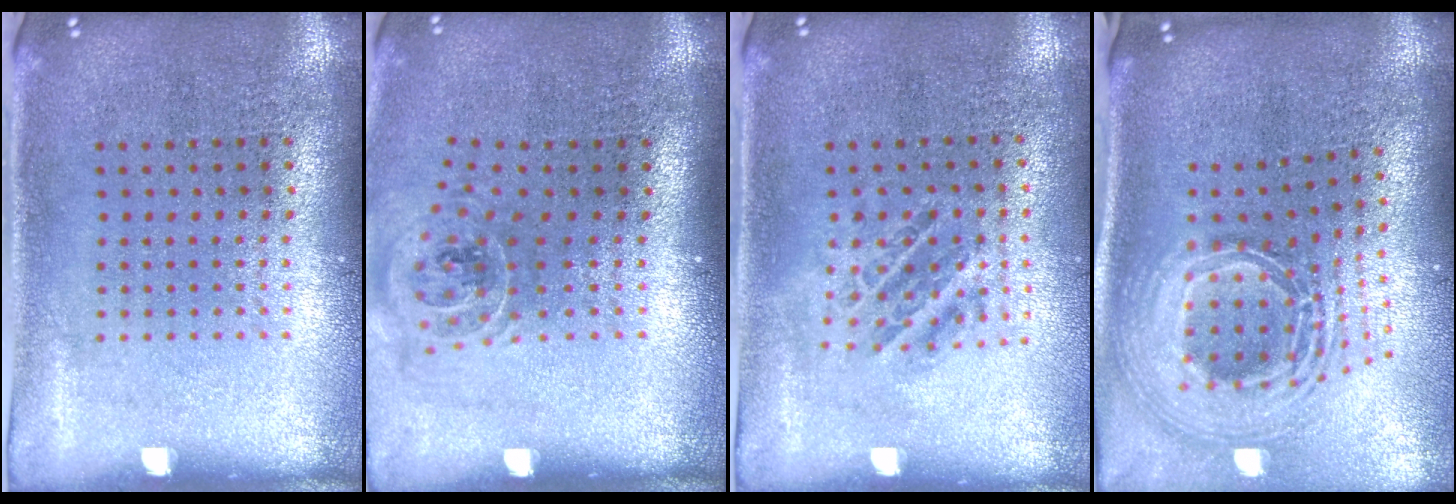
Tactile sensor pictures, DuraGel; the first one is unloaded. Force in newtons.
{"total": 1.1, "press": 1.0, "slide": 0.3}
{"total": 1.0, "press": 1.0, "slide": 0.2}
{"total": 2.9, "press": 2.0, "slide": 2.1}